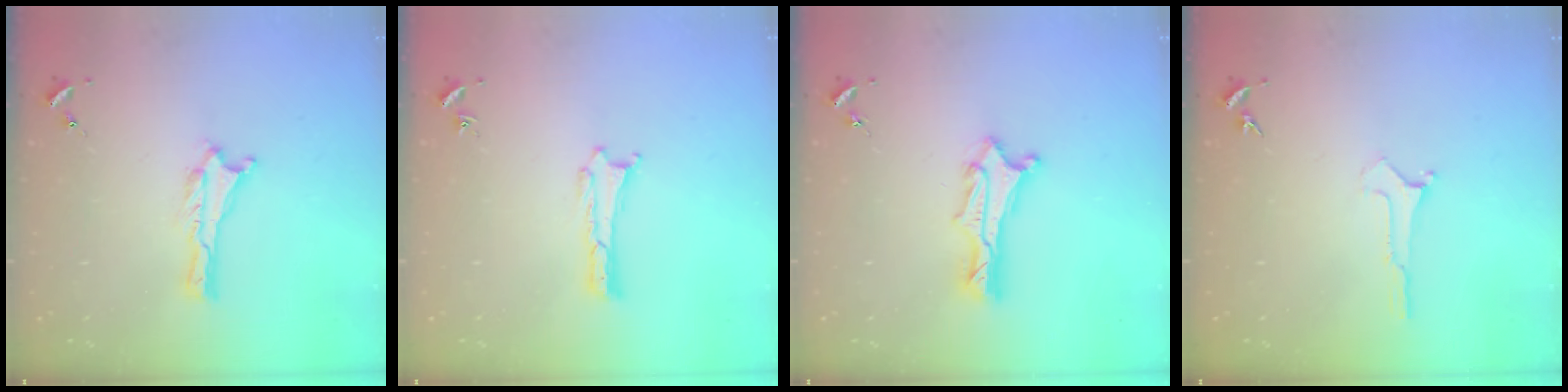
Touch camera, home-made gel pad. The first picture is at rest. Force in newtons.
{"total": 0.0}
{"total": 2.4, "press": 2.4, "slide": 0.3}
{"total": 0.0}